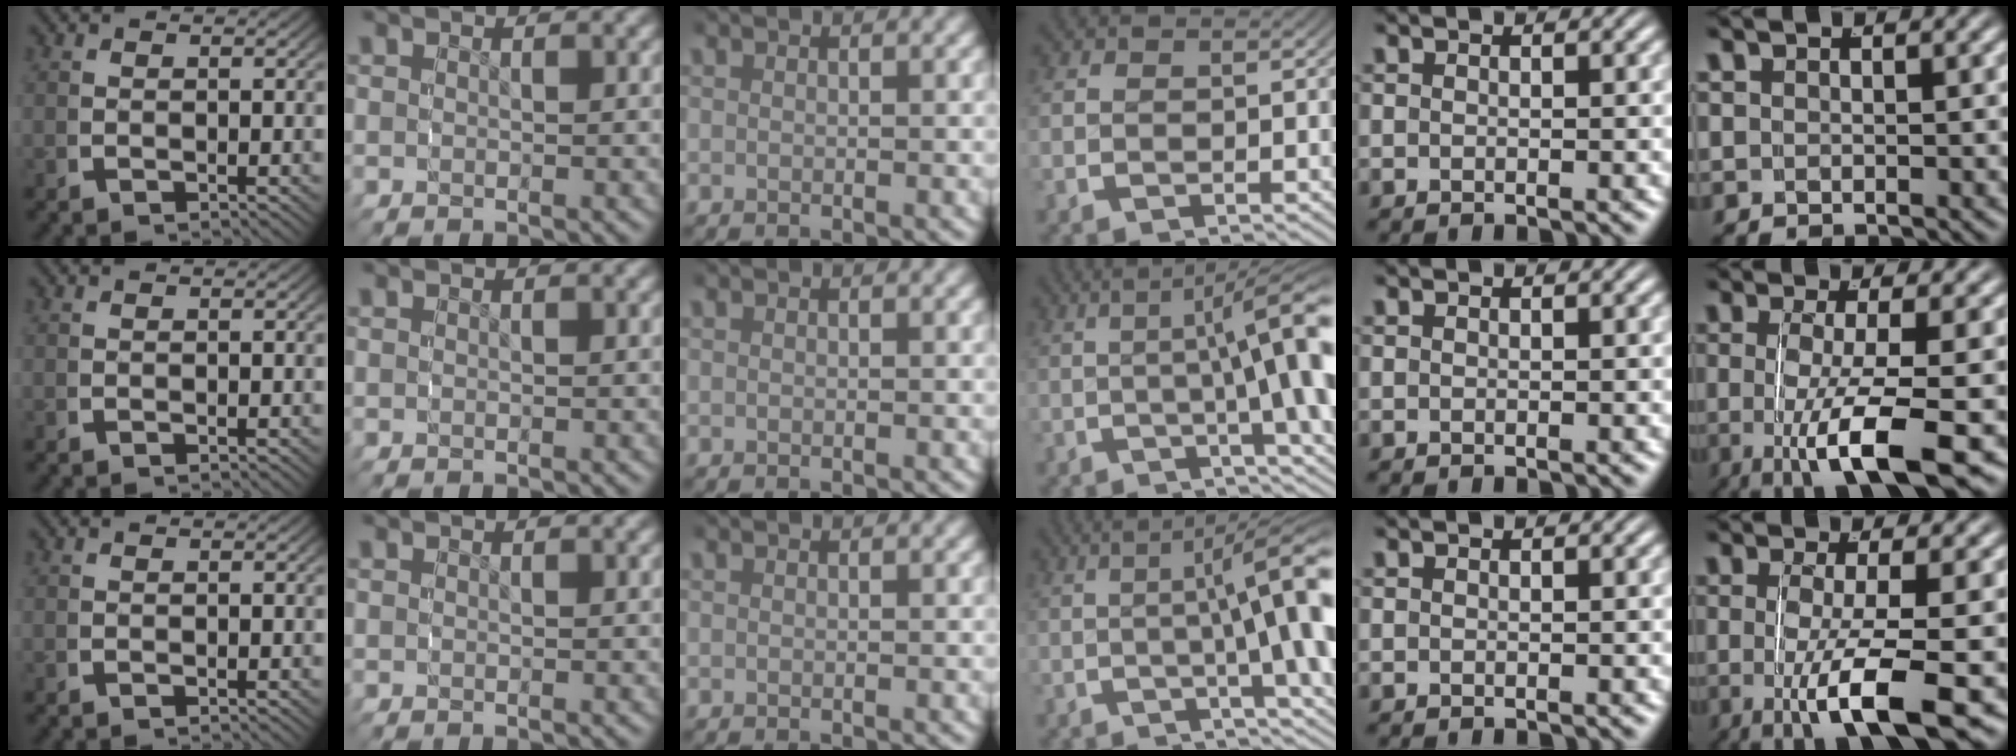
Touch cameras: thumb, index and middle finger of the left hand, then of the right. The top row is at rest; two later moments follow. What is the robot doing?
{"motion": "grasp_and_lifting", "object": "dispenser bottle"}